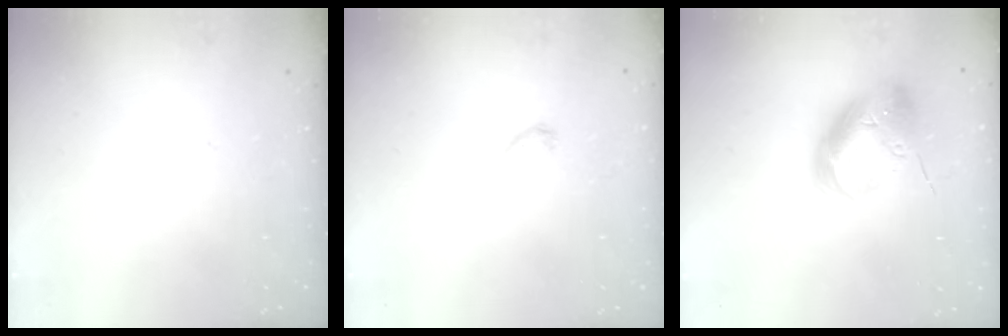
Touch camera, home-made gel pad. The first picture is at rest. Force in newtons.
{"total": 3.1, "press": 3.0, "slide": 0.6}
{"total": 18.5, "press": 18.3, "slide": 2.7}